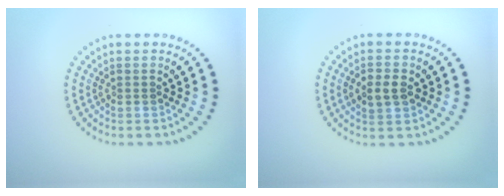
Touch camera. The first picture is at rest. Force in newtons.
{"total": 2.6, "press": 2.6, "slide": 0.2}